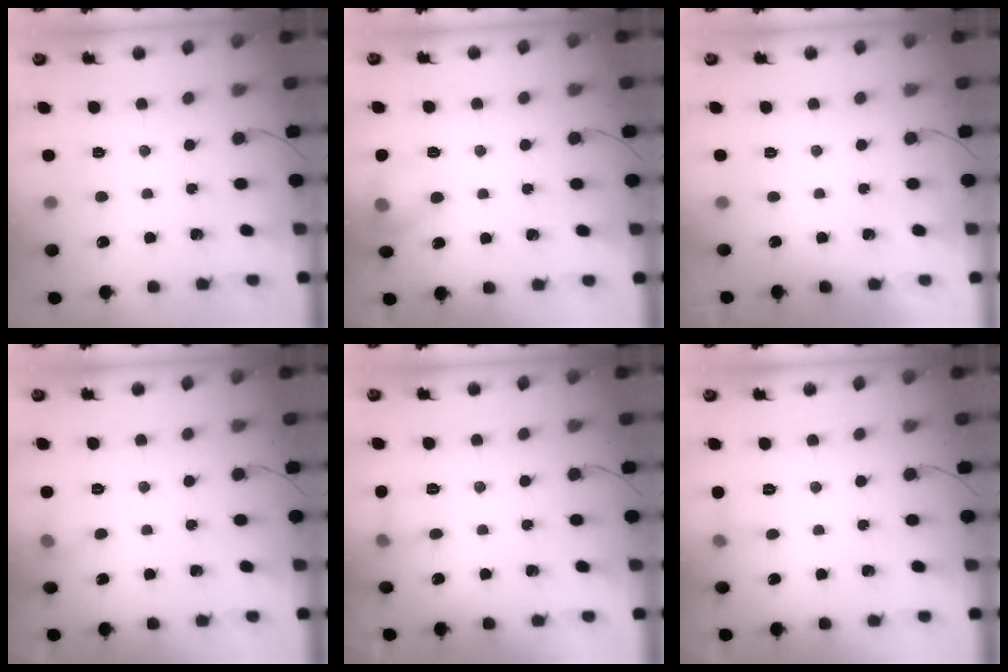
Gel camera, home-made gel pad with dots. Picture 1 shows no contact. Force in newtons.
{"total": 8.8, "press": 8.8, "slide": 0.7}
{"total": 0.0}
{"total": 6.0, "press": 5.8, "slide": 1.7}
{"total": 5.2, "press": 4.9, "slide": 1.7}
{"total": 4.7, "press": 4.5, "slide": 1.5}